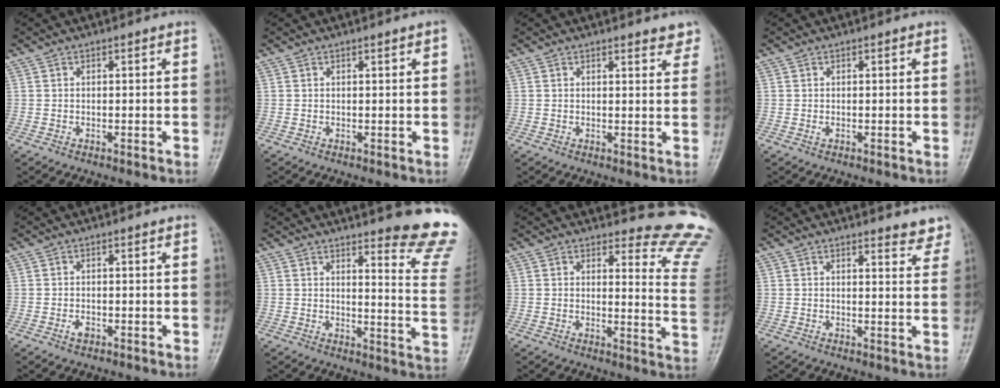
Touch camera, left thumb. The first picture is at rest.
{"total": 0.7, "force": [0.4, 0.0, 0.6], "torque": [-0.010, -0.001, 0.006]}
{"total": 3.4, "force": [2.9, 1.0, 1.5], "torque": [-0.003, -0.016, 0.028]}
{"total": 0.6, "force": [0.1, 0.2, 0.6], "torque": [-0.016, 0.000, 0.002]}
{"total": 1.2, "force": [-0.6, 0.7, 0.8], "torque": [-0.011, 0.002, -0.009]}
{"total": 16.1, "force": [13.9, 1.9, 7.9], "torque": [-0.069, -0.142, 0.148]}
{"total": 13.2, "force": [13.1, 1.5, 0.5], "torque": [0.039, -0.171, 0.111]}
{"total": 4.8, "force": [4.5, 1.2, 1.3], "torque": [0.006, -0.030, 0.037]}